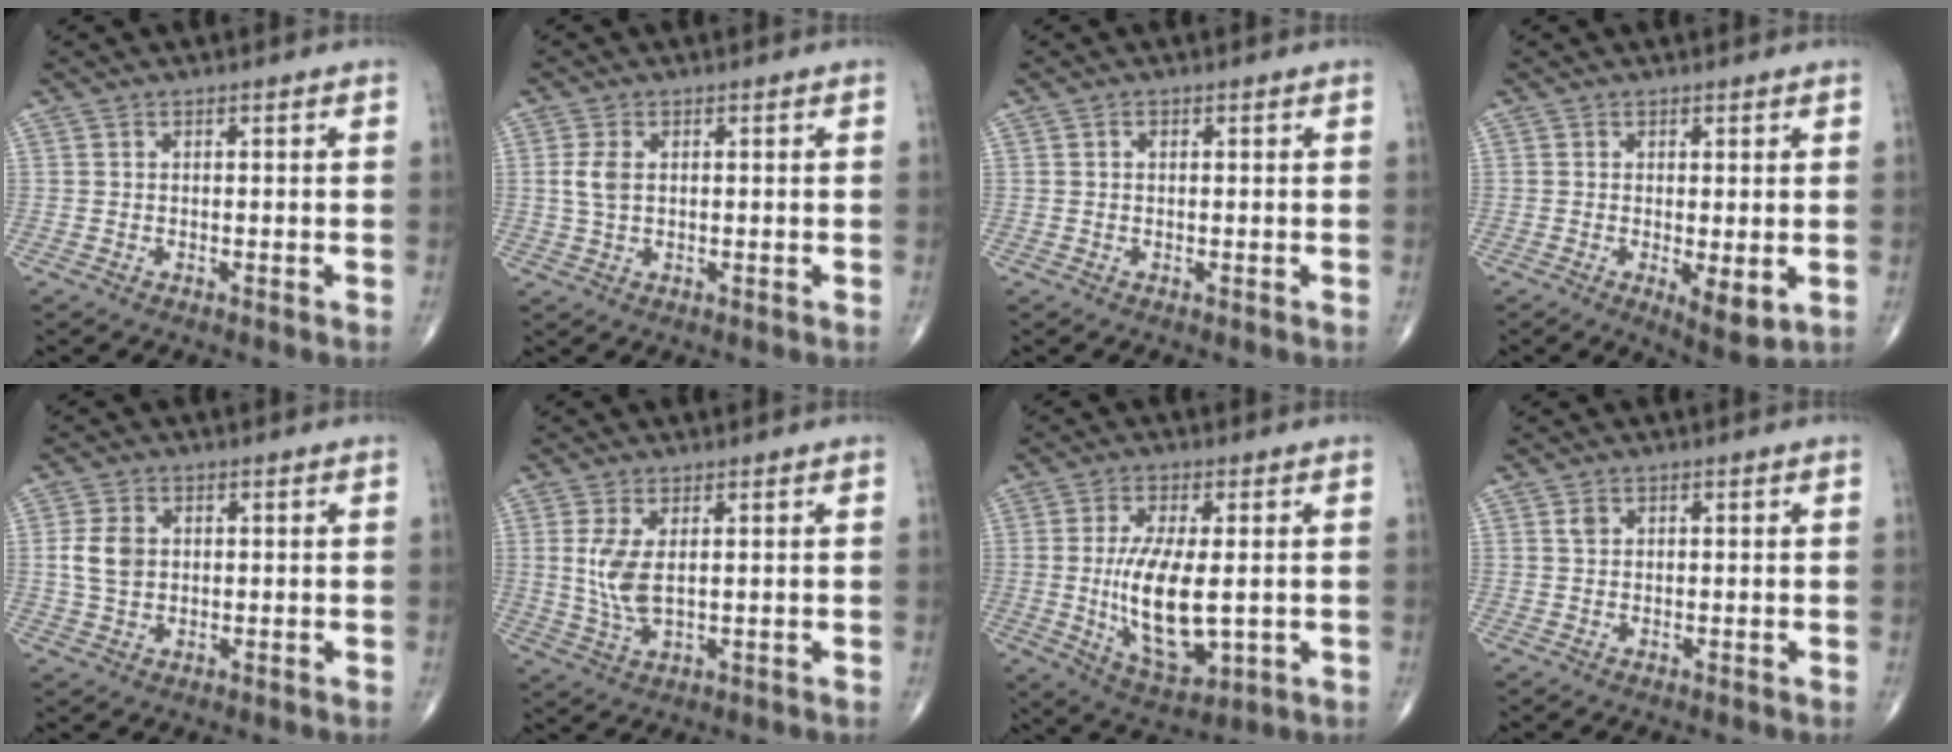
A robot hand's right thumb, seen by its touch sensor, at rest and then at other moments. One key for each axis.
{"total": 3.4, "fx": 0.5, "fy": 2.0, "fz": 2.7, "tx": -0.062, "ty": 0.002, "tz": 0.012}
{"total": 0.8, "fx": 0.3, "fy": 0.5, "fz": 0.5, "tx": -0.010, "ty": 0.001, "tz": 0.004}
{"total": 4.9, "fx": -0.8, "fy": 1.7, "fz": 4.5, "tx": -0.068, "ty": -0.018, "tz": -0.010}
{"total": 5.3, "fx": 0.6, "fy": 3.9, "fz": 3.6, "tx": -0.065, "ty": -0.001, "tz": 0.012}
{"total": 6.2, "fx": 1.1, "fy": 2.7, "fz": 5.5, "tx": -0.122, "ty": -0.011, "tz": 0.031}
{"total": 13.8, "fx": -0.7, "fy": 5.8, "fz": 12.5, "tx": -0.224, "ty": -0.021, "tz": 0.000}
{"total": 1.1, "fx": 0.5, "fy": 0.8, "fz": 0.6, "tx": -0.007, "ty": 0.000, "tz": 0.009}